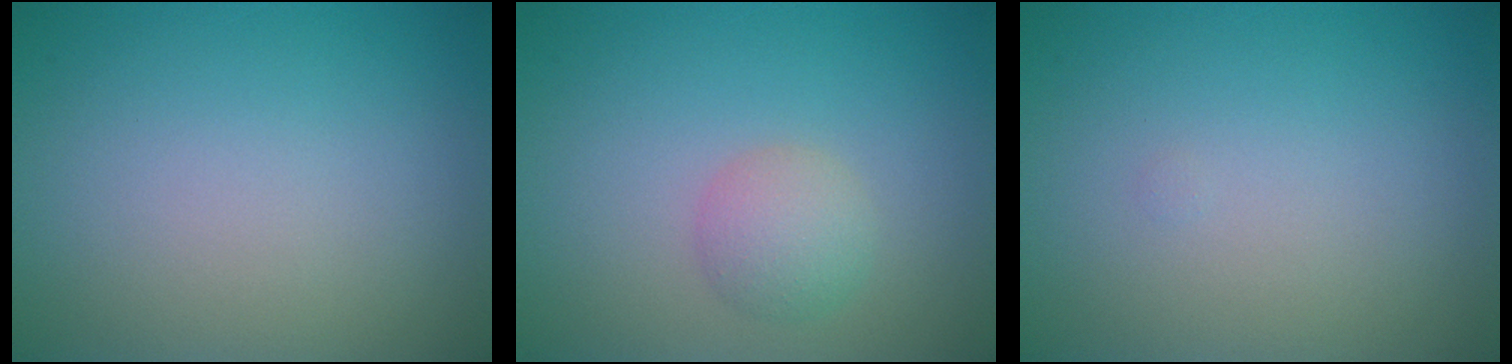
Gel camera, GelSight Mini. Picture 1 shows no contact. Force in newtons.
{"total": 2.3, "press": 2.3, "slide": 0.1}
{"total": 0.0}